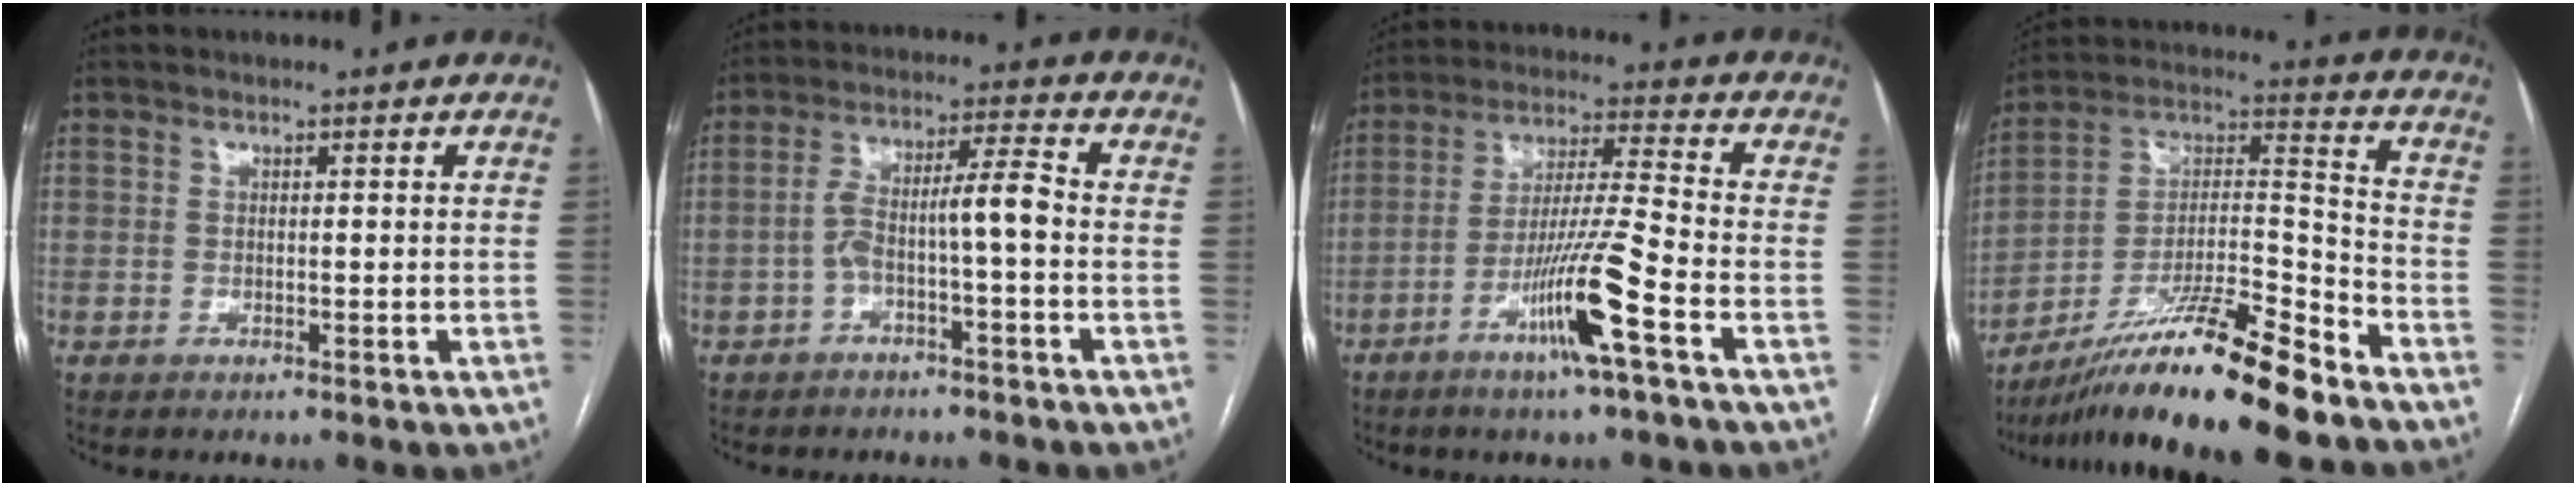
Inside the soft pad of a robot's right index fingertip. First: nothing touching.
{"total": 6.7, "force": [-1.9, 0.5, 6.4], "torque": [-0.116, 0.033, -0.030]}
{"total": 11.5, "force": [-5.5, -1.0, 10.0], "torque": [-0.190, -0.007, -0.105]}
{"total": 18.9, "force": [-14.5, 0.4, 12.2], "torque": [-0.225, -0.008, -0.256]}